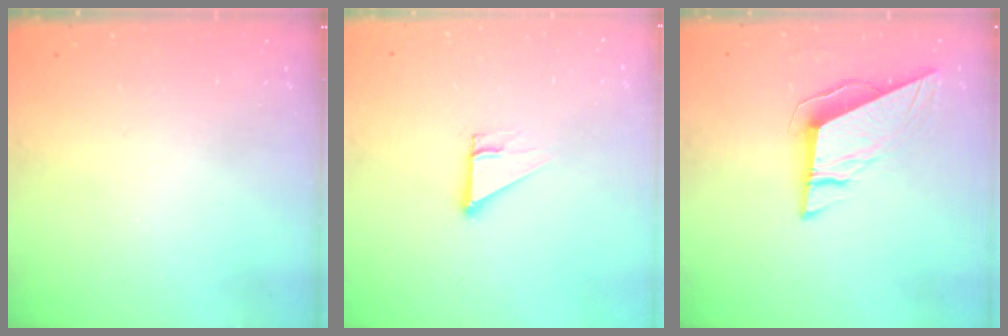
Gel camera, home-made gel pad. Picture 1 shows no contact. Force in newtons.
{"total": 2.7, "press": 2.7, "slide": 0.0}
{"total": 9.6, "press": 9.5, "slide": 1.0}